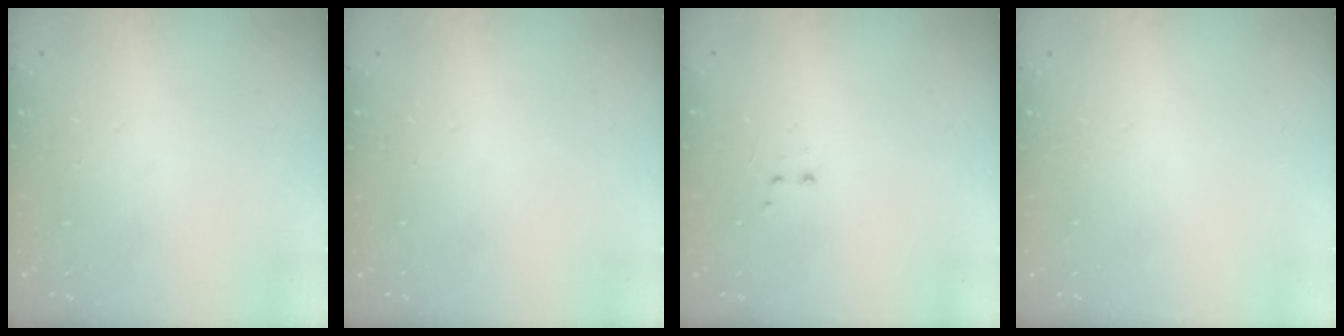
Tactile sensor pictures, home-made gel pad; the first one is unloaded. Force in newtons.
{"total": 0.0}
{"total": 2.0, "press": 1.8, "slide": 0.9}
{"total": 0.0}